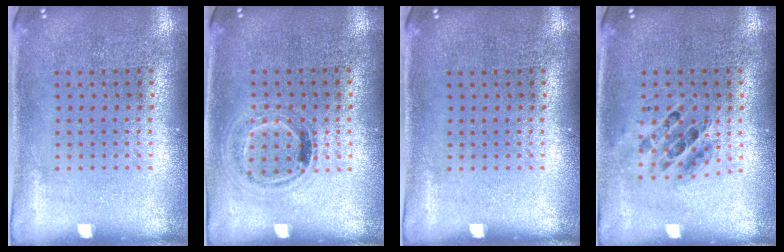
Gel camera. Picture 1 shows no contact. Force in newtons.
{"total": 0.9, "press": 0.9, "slide": 0.3}
{"total": 0.0}
{"total": 0.8, "press": 0.7, "slide": 0.1}